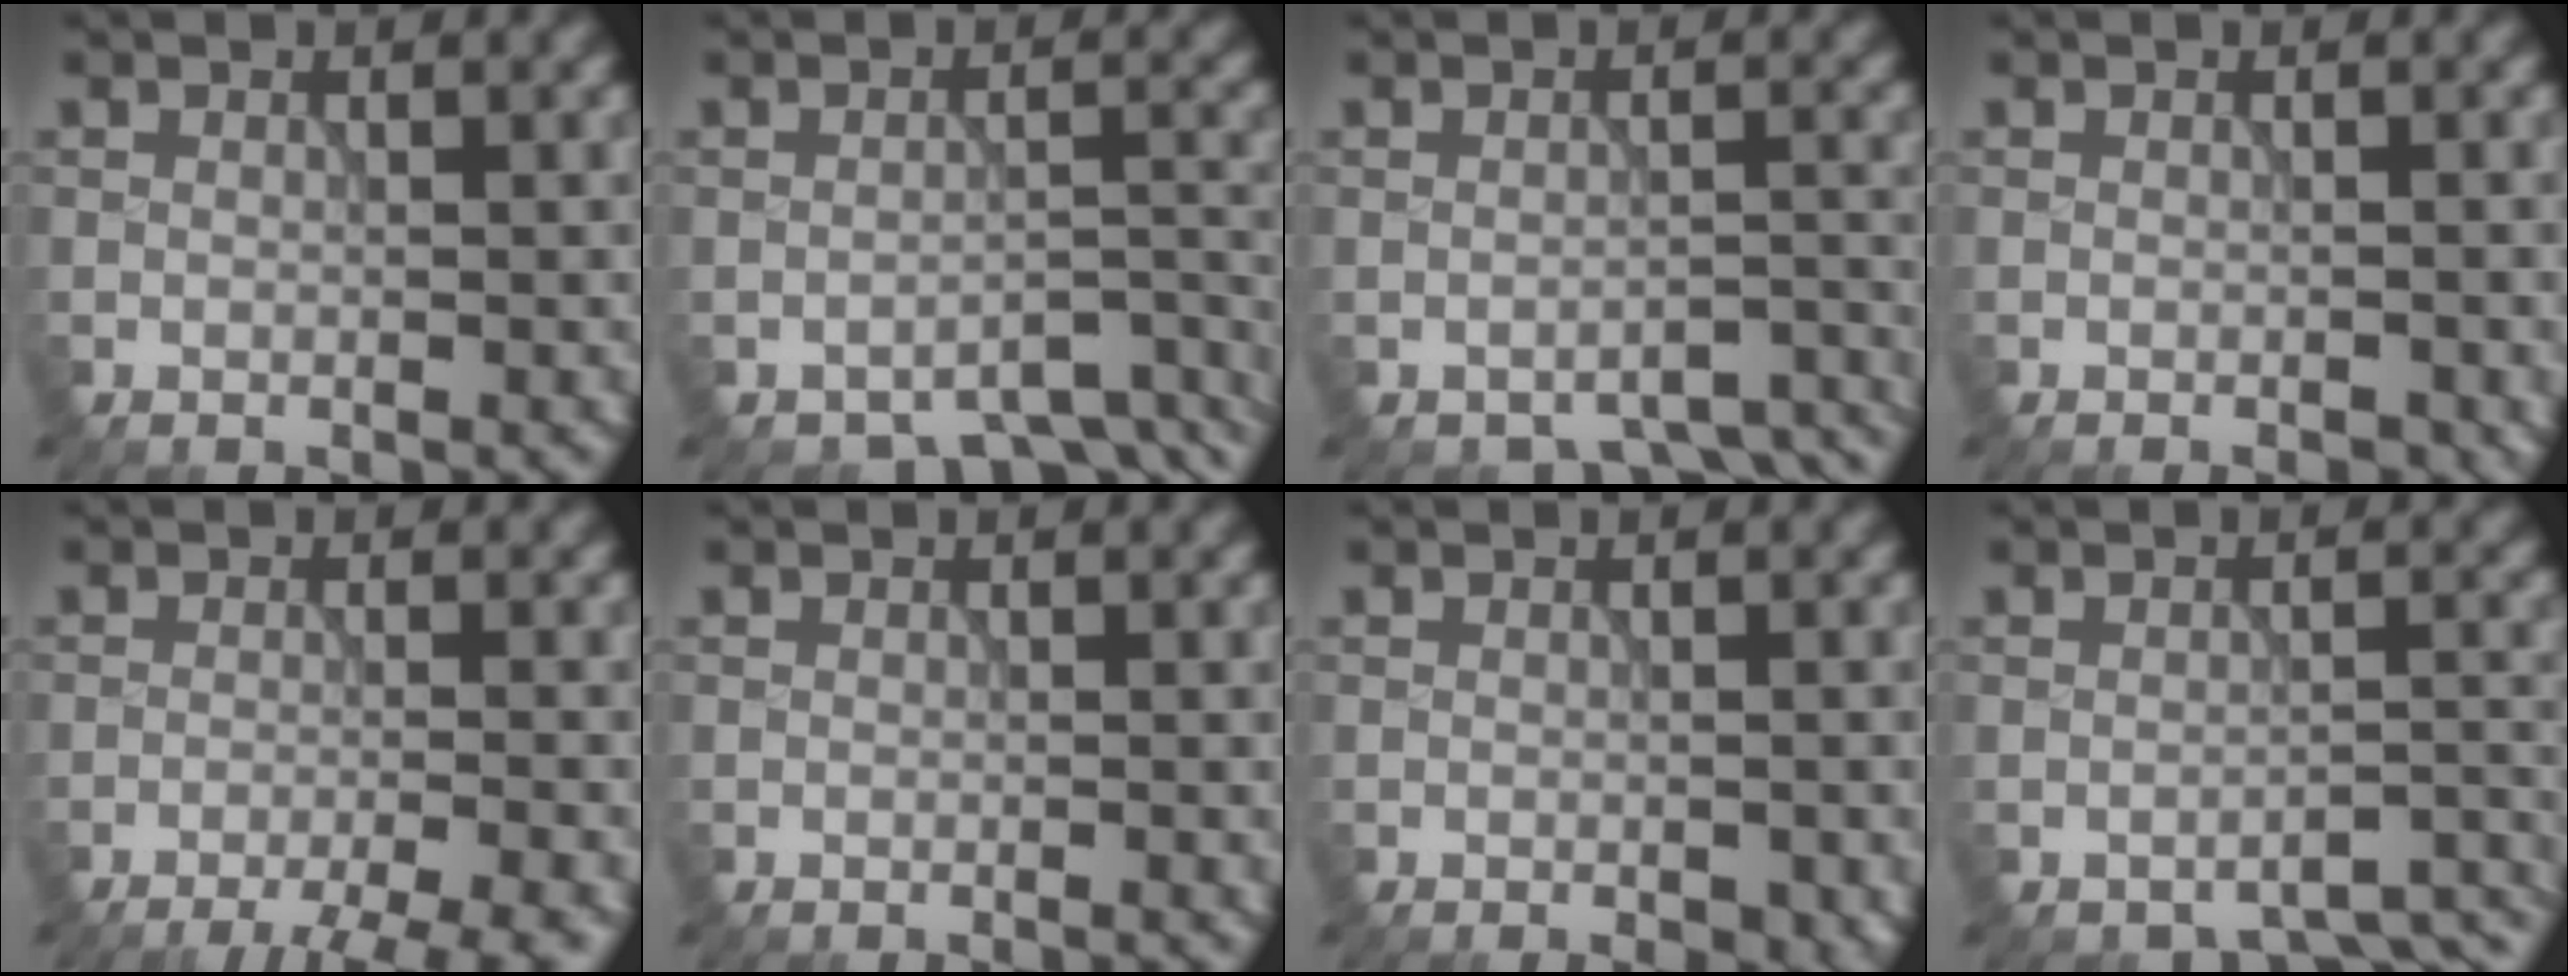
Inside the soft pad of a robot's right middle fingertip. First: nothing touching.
{"total": 4.7, "force": [-4.0, 1.5, 1.9], "torque": [-0.021, -0.013, -0.051]}
{"total": 4.3, "force": [-3.8, 1.4, 1.5], "torque": [-0.015, -0.017, -0.035]}
{"total": 1.0, "force": [-0.7, 0.3, 0.6], "torque": [-0.008, -0.002, -0.008]}
{"total": 6.8, "force": [-5.6, 1.2, 3.6], "torque": [-0.042, -0.007, -0.076]}
{"total": 0.0}
{"total": 1.8, "force": [-1.0, 0.7, 1.4], "torque": [-0.020, -0.005, -0.008]}
{"total": 2.8, "force": [-2.6, 0.6, 1.0], "torque": [-0.011, -0.007, -0.030]}